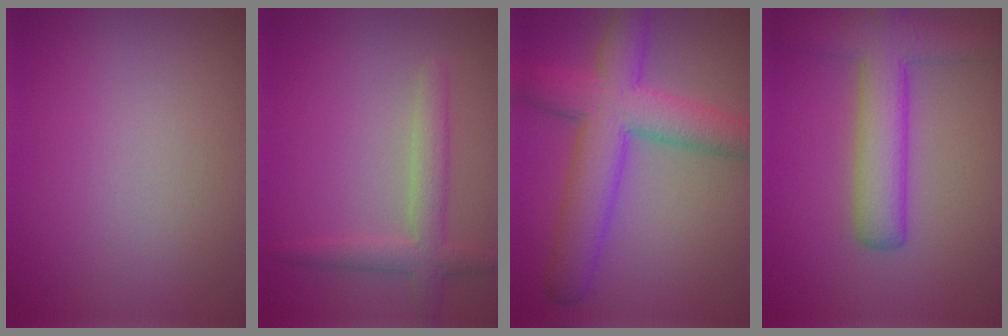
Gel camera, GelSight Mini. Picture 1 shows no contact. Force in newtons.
{"total": 3.0, "press": 3.0, "slide": 0.1}
{"total": 7.4, "press": 7.4, "slide": 0.3}
{"total": 5.8, "press": 5.8, "slide": 0.2}